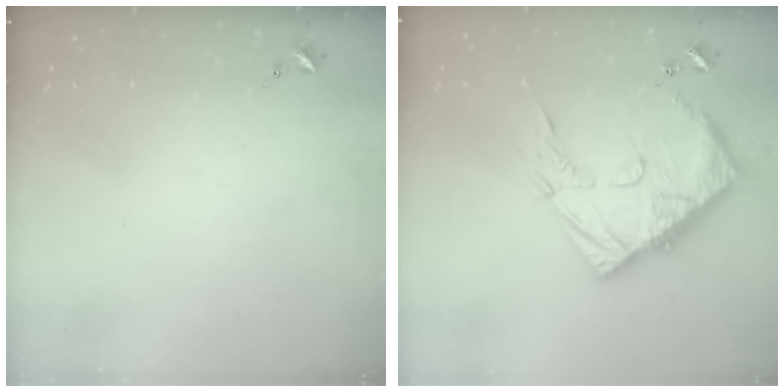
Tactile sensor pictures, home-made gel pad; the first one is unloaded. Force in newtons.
{"total": 15.6, "press": 15.5, "slide": 1.4}